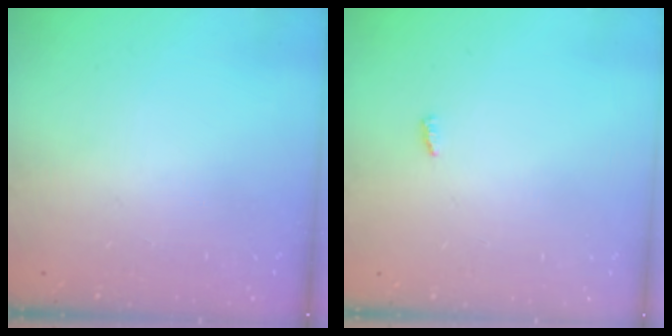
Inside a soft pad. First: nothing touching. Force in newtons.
{"total": 2.8, "press": 2.7, "slide": 0.3}